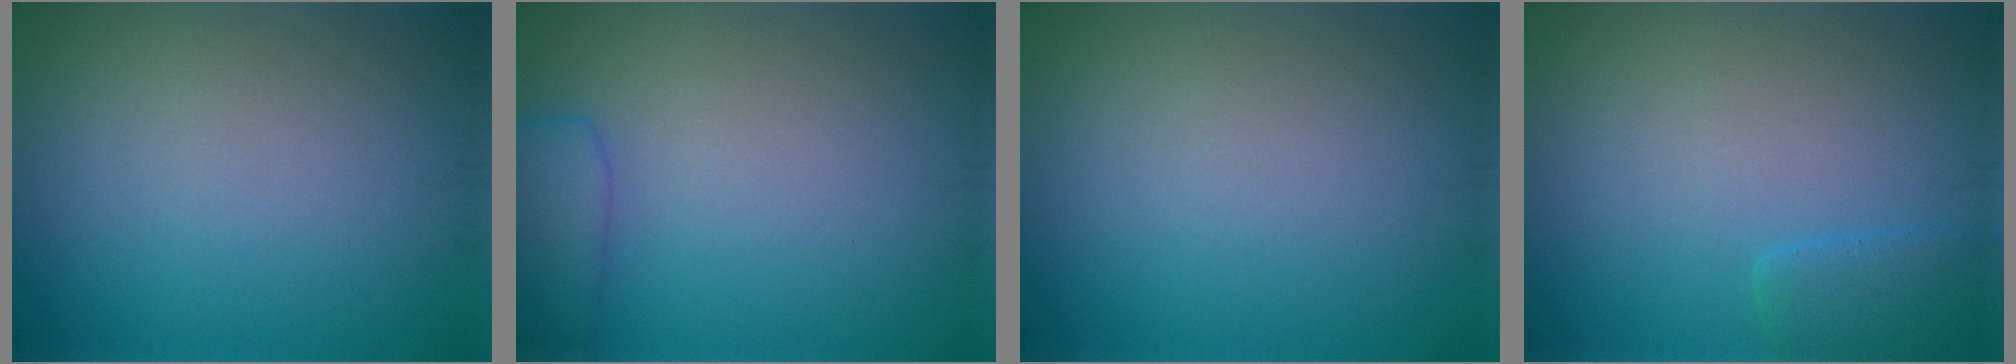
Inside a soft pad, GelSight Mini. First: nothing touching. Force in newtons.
{"total": 3.3, "press": 3.3, "slide": 0.3}
{"total": 0.0}
{"total": 1.9, "press": 1.8, "slide": 0.3}